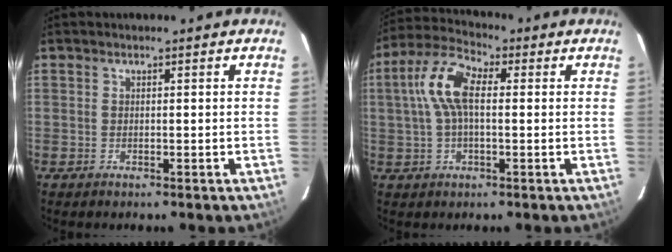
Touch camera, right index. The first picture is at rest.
{"total": 9.5, "force": [1.1, 4.3, 8.4], "torque": [-0.180, 0.025, 0.016]}